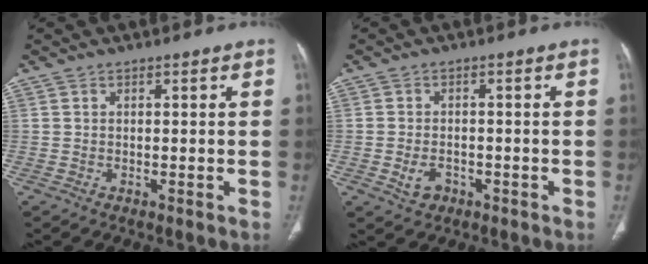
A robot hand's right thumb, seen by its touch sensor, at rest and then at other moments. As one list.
[{"total": 3.5, "force": [-1.4, 2.6, 1.9], "torque": [-0.031, 0.007, -0.017]}]